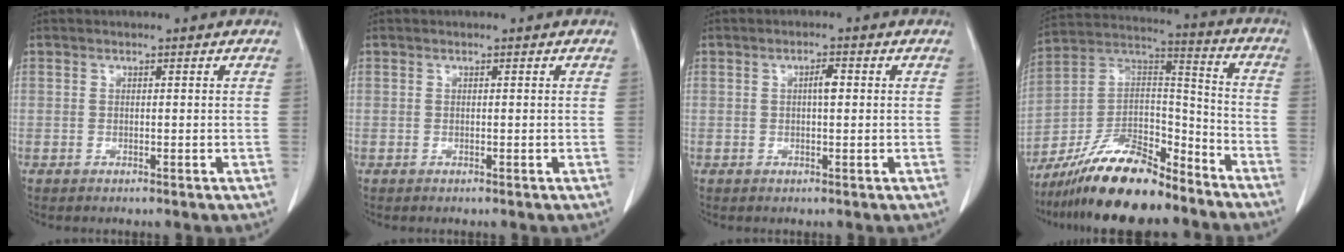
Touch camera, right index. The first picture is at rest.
{"total": 0.0}
{"total": 2.0, "force": [0.3, 0.4, 1.9], "torque": [-0.033, 0.003, 0.005]}
{"total": 17.8, "force": [-14.6, 4.7, 8.9], "torque": [-0.164, 0.021, -0.262]}